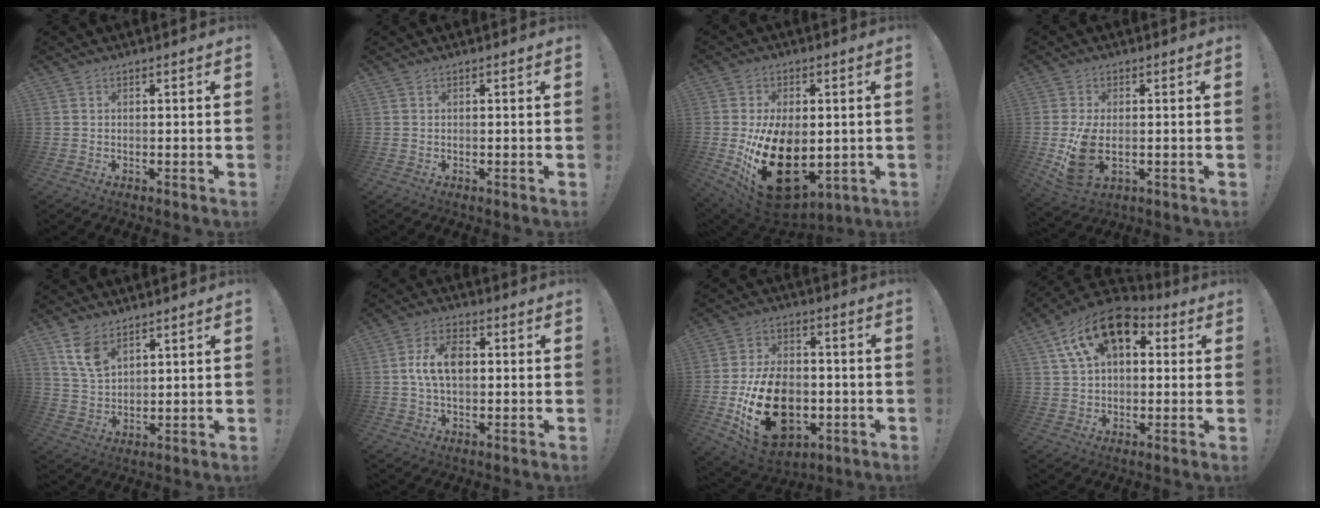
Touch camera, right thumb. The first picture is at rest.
{"total": 0.0}
{"total": 22.7, "force": [-4.1, 14.3, 17.2], "torque": [-0.304, 0.004, -0.050]}
{"total": 8.6, "force": [-0.8, 5.1, 6.9], "torque": [-0.129, -0.014, -0.009]}
{"total": 8.3, "force": [5.4, 4.4, 4.5], "torque": [-0.084, -0.021, 0.104]}
{"total": 9.1, "force": [0.8, 5.5, 7.3], "torque": [-0.129, 0.009, 0.014]}
{"total": 22.7, "force": [-5.4, 15.8, 15.4], "torque": [-0.259, 0.031, -0.071]}
{"total": 16.3, "force": [7.7, 9.5, 10.7], "torque": [-0.176, -0.028, 0.141]}